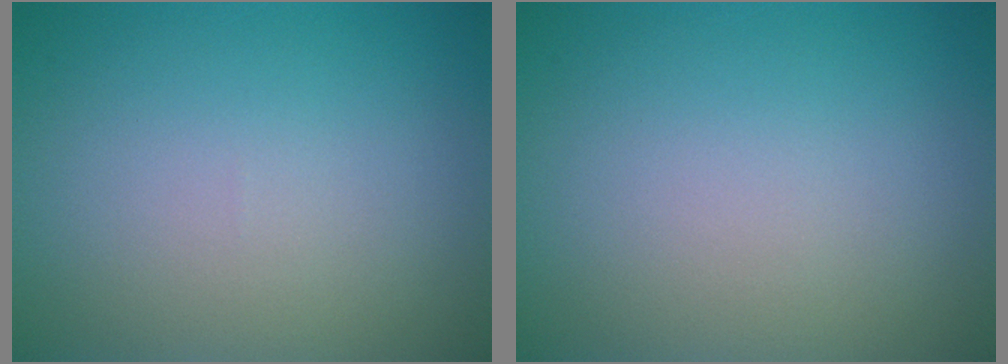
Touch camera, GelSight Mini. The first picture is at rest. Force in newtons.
{"total": 0.0}